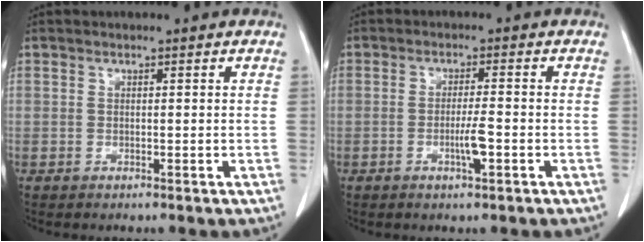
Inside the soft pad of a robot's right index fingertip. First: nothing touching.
{"total": 3.6, "force": [-1.2, 0.1, 3.4], "torque": [-0.064, -0.004, -0.021]}